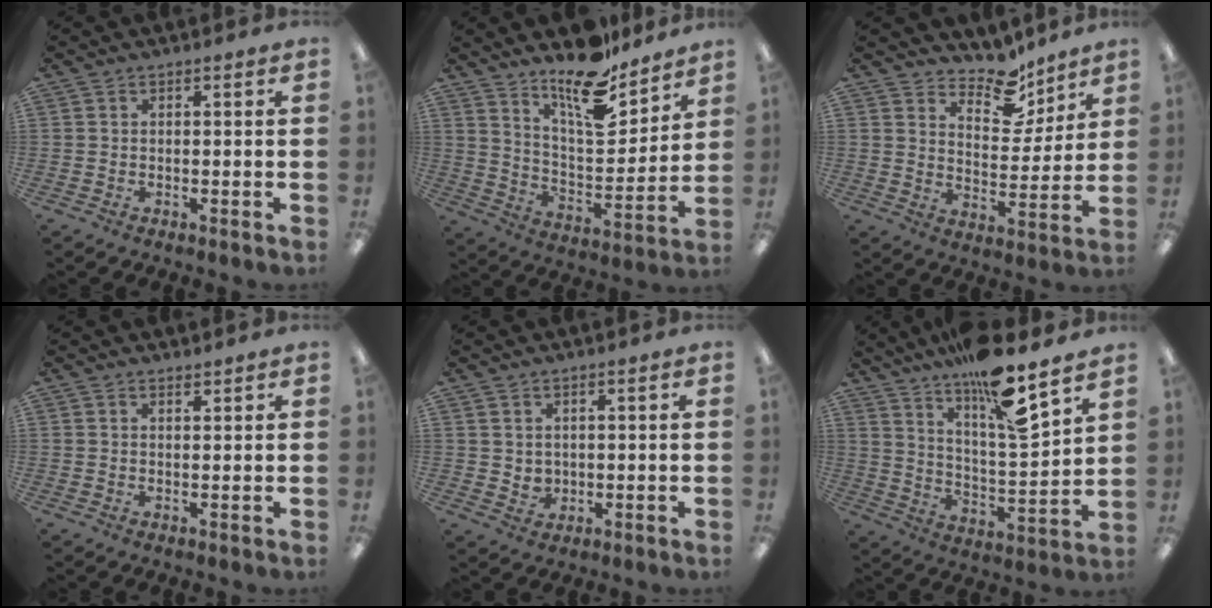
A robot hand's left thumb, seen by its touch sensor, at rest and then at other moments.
{"total": 15.5, "force": [12.0, 5.3, 8.4], "torque": [-0.133, -0.083, 0.205]}
{"total": 11.0, "force": [9.0, 5.1, 3.8], "torque": [-0.046, -0.069, 0.162]}
{"total": 1.2, "force": [1.1, 0.3, 0.4], "torque": [-0.008, -0.002, 0.021]}
{"total": 2.8, "force": [1.8, 2.1, 0.3], "torque": [-0.005, -0.009, 0.032]}
{"total": 15.4, "force": [12.2, 1.8, 9.2], "torque": [-0.164, -0.083, 0.199]}